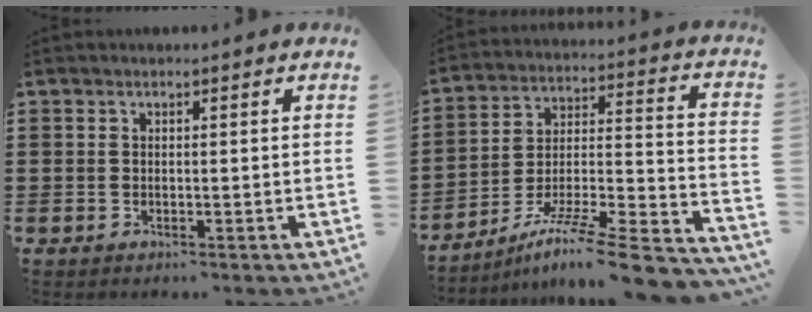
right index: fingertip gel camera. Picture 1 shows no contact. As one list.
[{"total": 10.4, "force": [-7.7, 0.0, 6.9], "torque": [-0.114, -0.006, -0.150]}]